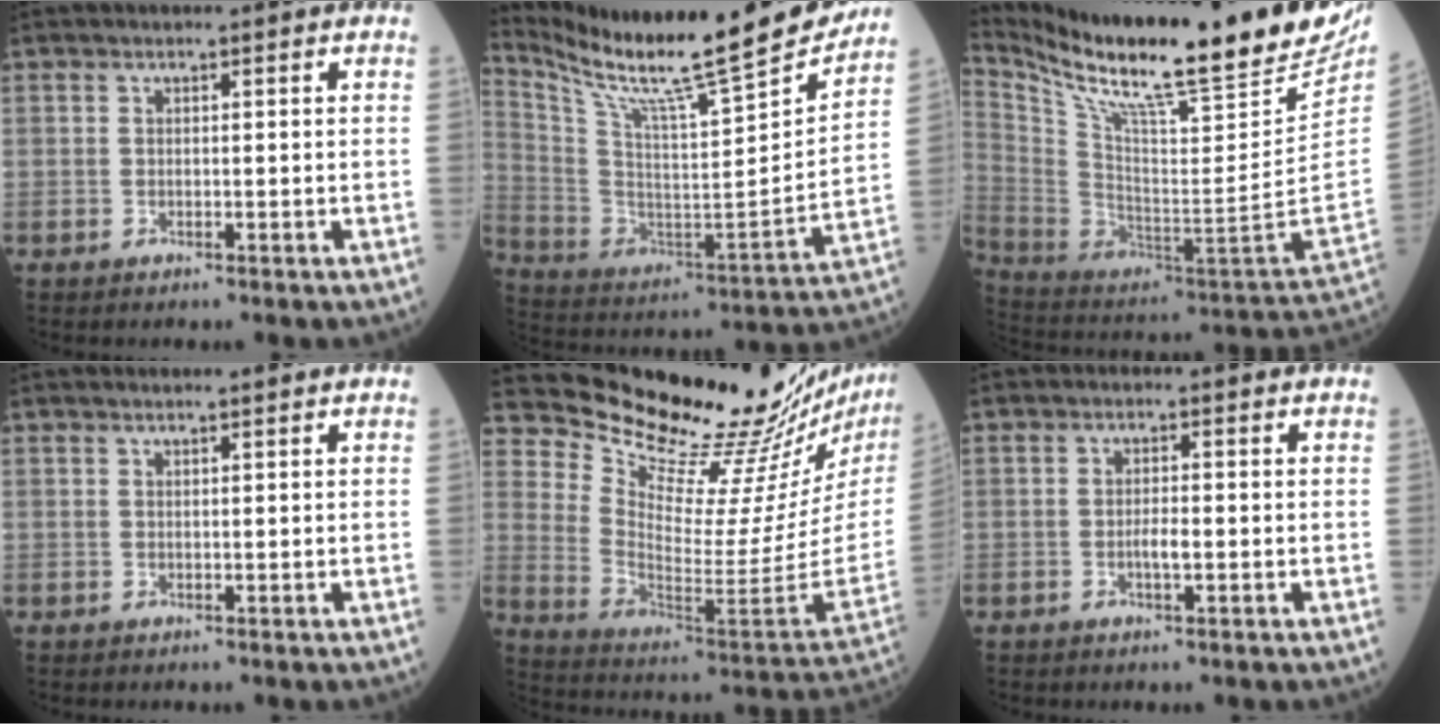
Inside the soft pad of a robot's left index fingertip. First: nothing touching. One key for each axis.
{"total": 26.6, "fx": 22.9, "fy": 0.9, "fz": 13.4, "tx": -0.247, "ty": -0.067, "tz": 0.354}
{"total": 31.8, "fx": 25.0, "fy": 2.2, "fz": 19.5, "tx": -0.345, "ty": -0.085, "tz": 0.381}
{"total": 1.5, "fx": 1.3, "fy": -0.1, "fz": 0.7, "tx": -0.007, "ty": 0.012, "tz": 0.021}
{"total": 26.7, "fx": 24.4, "fy": 1.0, "fz": 10.8, "tx": -0.180, "ty": -0.137, "tz": 0.344}
{"total": 1.9, "fx": -0.7, "fy": 0.4, "fz": 1.7, "tx": -0.034, "ty": -0.002, "tz": -0.012}